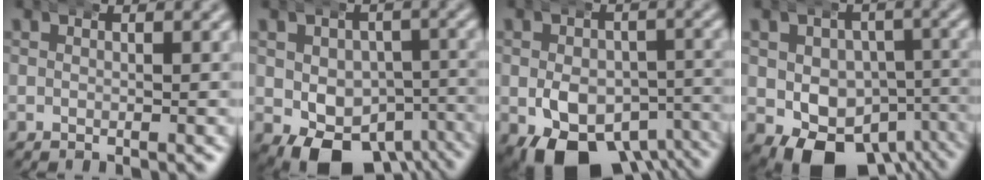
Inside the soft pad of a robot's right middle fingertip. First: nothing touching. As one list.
[{"total": 9.9, "force": [-6.1, 6.2, 4.7], "torque": [-0.073, -0.049, -0.079]}, {"total": 11.1, "force": [-6.7, 6.5, 6.0], "torque": [-0.093, -0.046, -0.092]}, {"total": 10.4, "force": [-5.6, 7.1, 5.3], "torque": [-0.090, -0.054, -0.072]}]